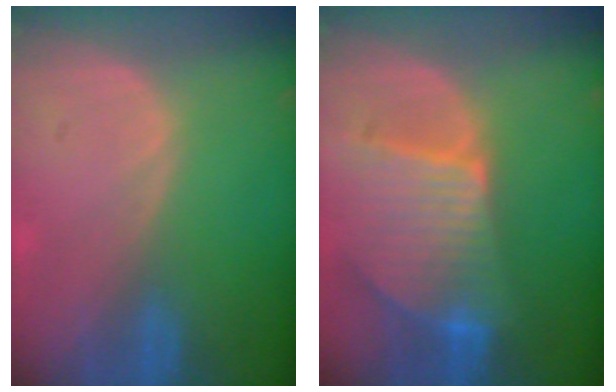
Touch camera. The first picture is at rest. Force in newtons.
{"total": 9.4, "press": 8.2, "slide": 4.6}